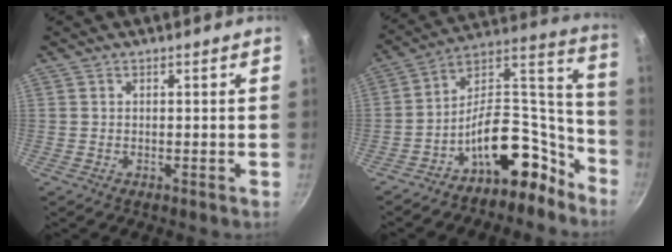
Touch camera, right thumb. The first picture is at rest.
{"total": 17.9, "force": [-11.4, 9.7, 9.8], "torque": [-0.075, 0.137, -0.180]}